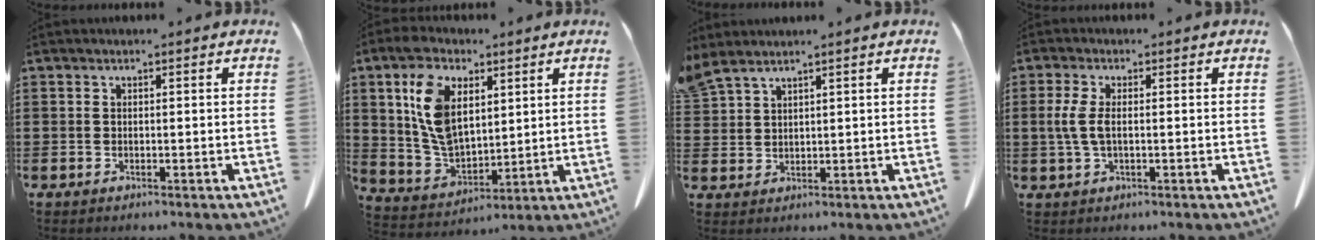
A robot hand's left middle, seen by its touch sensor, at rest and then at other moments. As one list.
[{"total": 11.0, "force": [4.8, 6.6, 7.4], "torque": [-0.180, 0.011, 0.088]}, {"total": 2.6, "force": [2.4, 0.5, 1.0], "torque": [-0.027, -0.002, 0.046]}, {"total": 4.2, "force": [0.1, 1.6, 3.9], "torque": [-0.103, -0.005, -0.008]}]